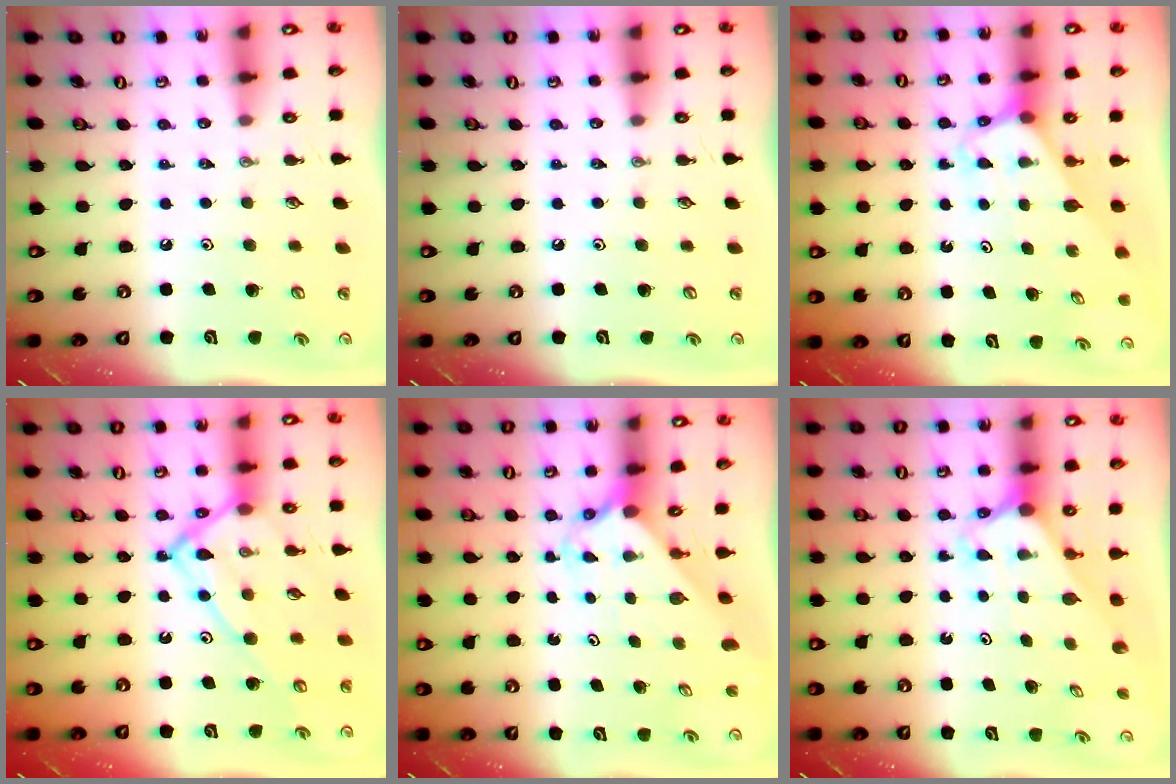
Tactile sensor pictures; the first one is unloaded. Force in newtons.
{"total": 0.0}
{"total": 3.1, "press": 3.1, "slide": 0.2}
{"total": 16.5, "press": 16.5, "slide": 1.5}
{"total": 2.4, "press": 2.4, "slide": 0.2}
{"total": 2.3, "press": 2.3, "slide": 0.2}